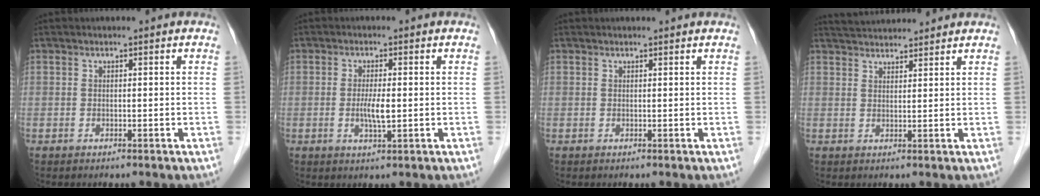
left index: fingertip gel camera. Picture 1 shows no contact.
{"total": 3.2, "force": [-0.5, 0.5, 3.1], "torque": [-0.064, -0.009, -0.008]}
{"total": 1.3, "force": [1.3, 0.2, 0.3], "torque": [-0.008, 0.007, 0.014]}
{"total": 7.0, "force": [6.7, 1.0, 1.7], "torque": [-0.032, 0.031, 0.102]}